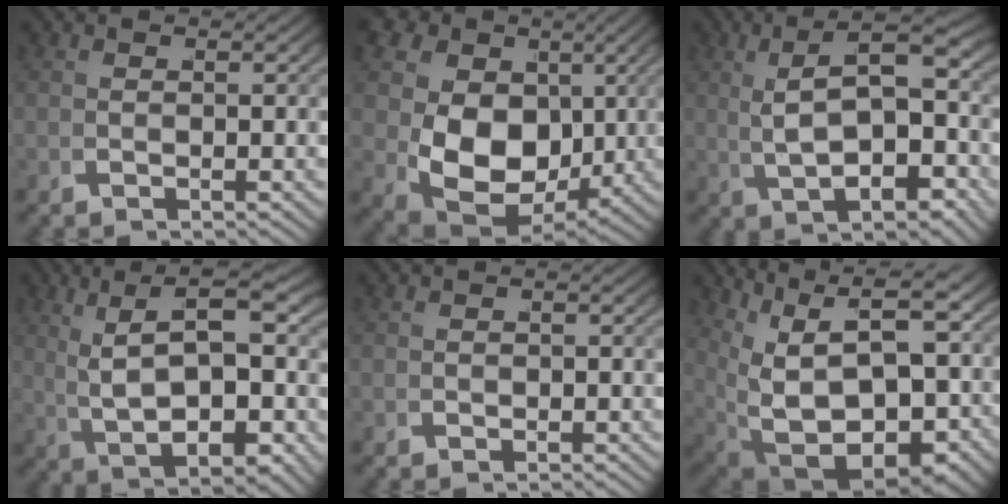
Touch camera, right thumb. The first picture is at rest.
{"total": 15.4, "force": [0.0, 11.9, 9.8], "torque": [-0.210, -0.072, 0.023]}
{"total": 9.0, "force": [1.3, 4.3, 7.8], "torque": [-0.117, 0.009, 0.026]}
{"total": 10.6, "force": [2.2, 5.3, 8.9], "torque": [-0.149, 0.003, 0.043]}
{"total": 0.7, "force": [-0.4, 0.5, 0.0], "torque": [0.004, -0.004, -0.010]}
{"total": 18.2, "force": [-0.6, 12.5, 13.3], "torque": [-0.250, -0.068, 0.014]}